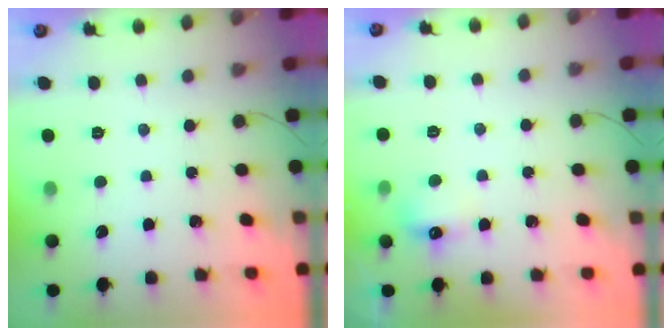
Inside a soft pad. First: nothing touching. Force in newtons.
{"total": 6.0, "press": 5.9, "slide": 1.2}